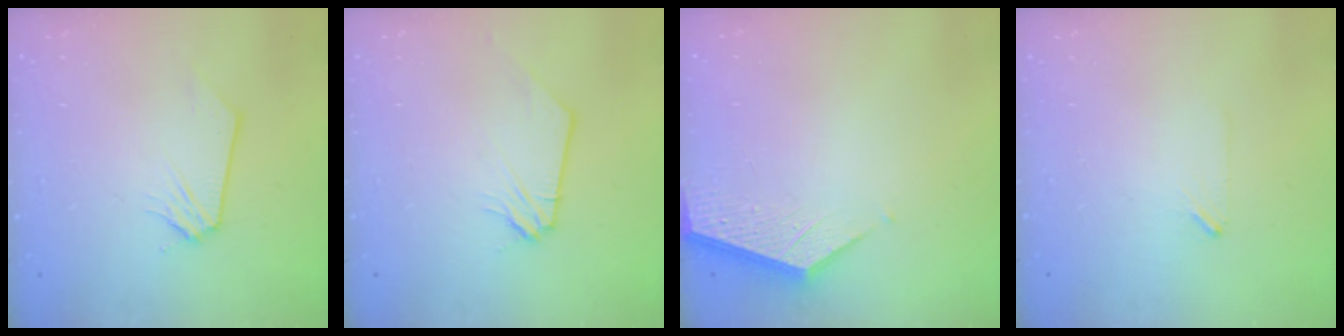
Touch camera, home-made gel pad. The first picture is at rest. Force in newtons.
{"total": 1.2, "press": 1.2, "slide": 0.1}
{"total": 3.6, "press": 3.6, "slide": 0.4}
{"total": 0.7, "press": 0.6, "slide": 0.3}